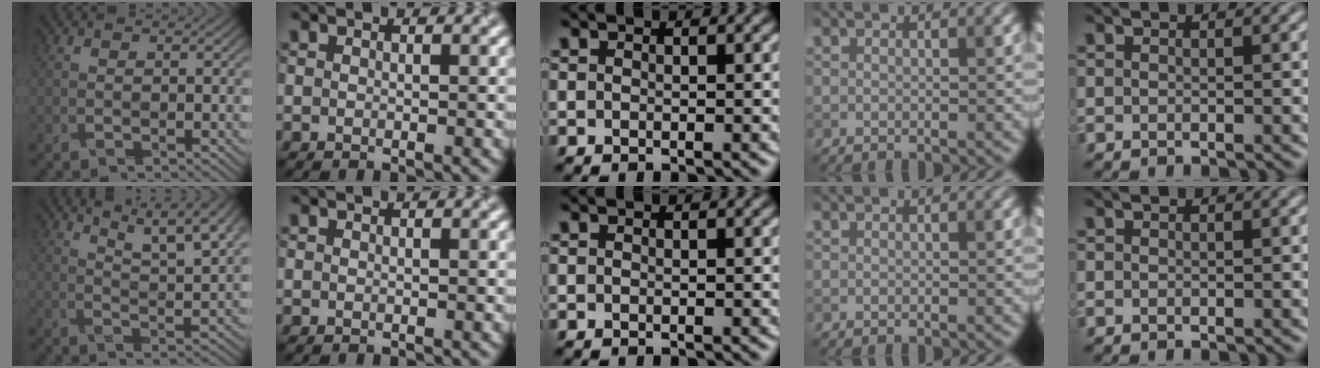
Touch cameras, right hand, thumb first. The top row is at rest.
{"thumb": {"total": 8.4, "force": [6.5, 1.0, 5.3], "torque": [-0.092, 0.005, 0.097]}}